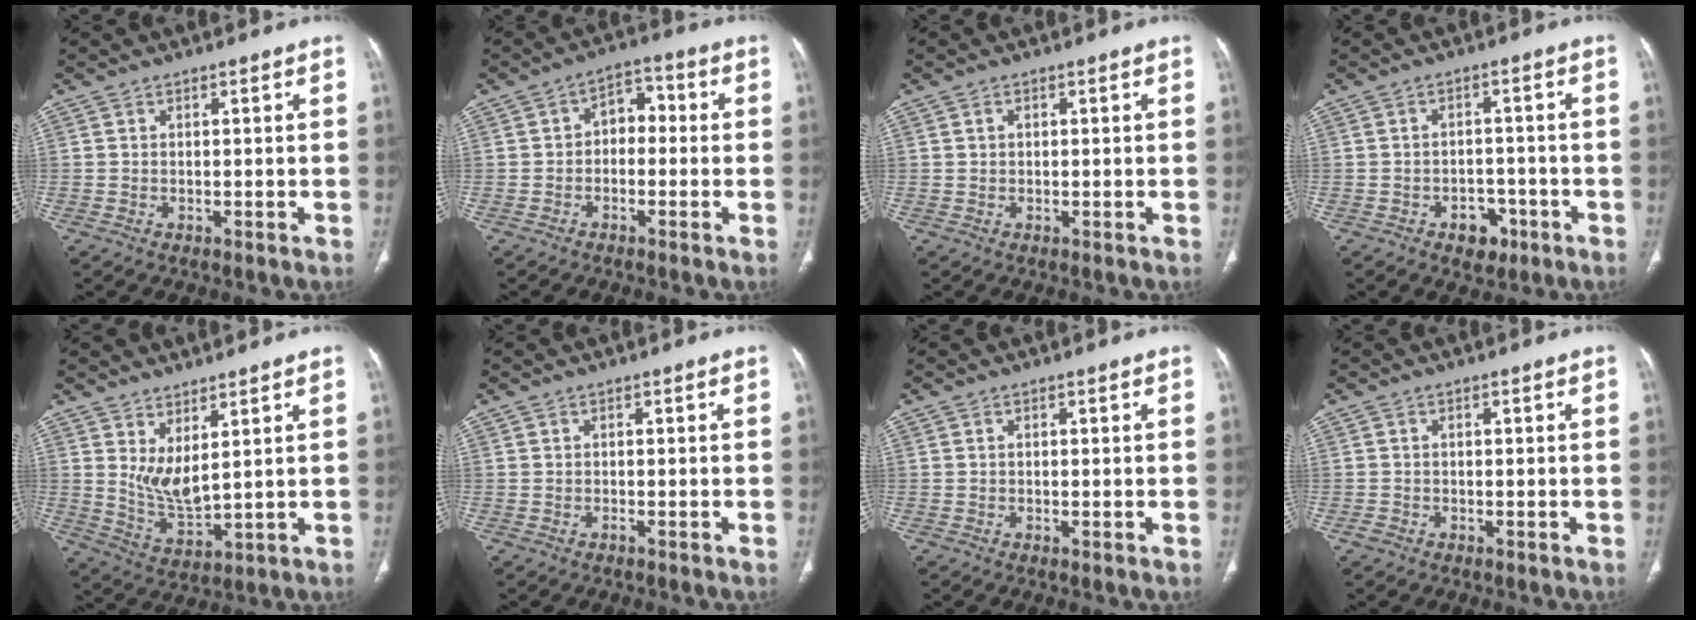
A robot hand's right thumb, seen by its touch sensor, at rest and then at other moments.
{"total": 5.6, "force": [-0.5, 4.0, 3.9], "torque": [-0.035, 0.028, -0.022]}
{"total": 0.7, "force": [0.2, 0.6, 0.3], "torque": [-0.003, 0.001, 0.004]}
{"total": 5.0, "force": [-2.6, 3.6, 2.4], "torque": [-0.009, 0.022, -0.032]}
{"total": 7.0, "force": [3.1, 2.5, 5.8], "torque": [-0.110, -0.044, 0.073]}
{"total": 0.0}
{"total": 0.0}
{"total": 1.0, "force": [-0.5, 0.8, 0.2], "torque": [-0.003, 0.002, -0.012]}